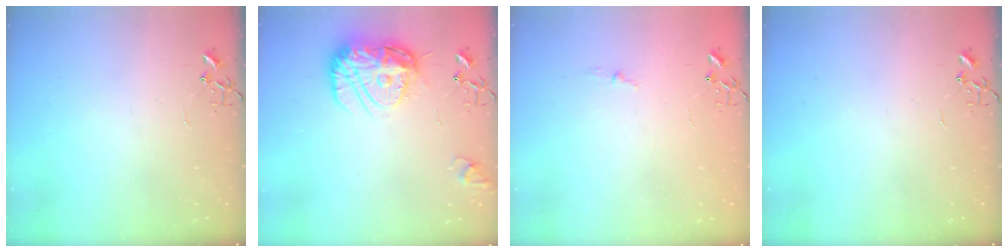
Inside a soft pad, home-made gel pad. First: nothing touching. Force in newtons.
{"total": 16.3, "press": 16.3, "slide": 1.6}
{"total": 3.3, "press": 3.3, "slide": 0.4}
{"total": 0.0}